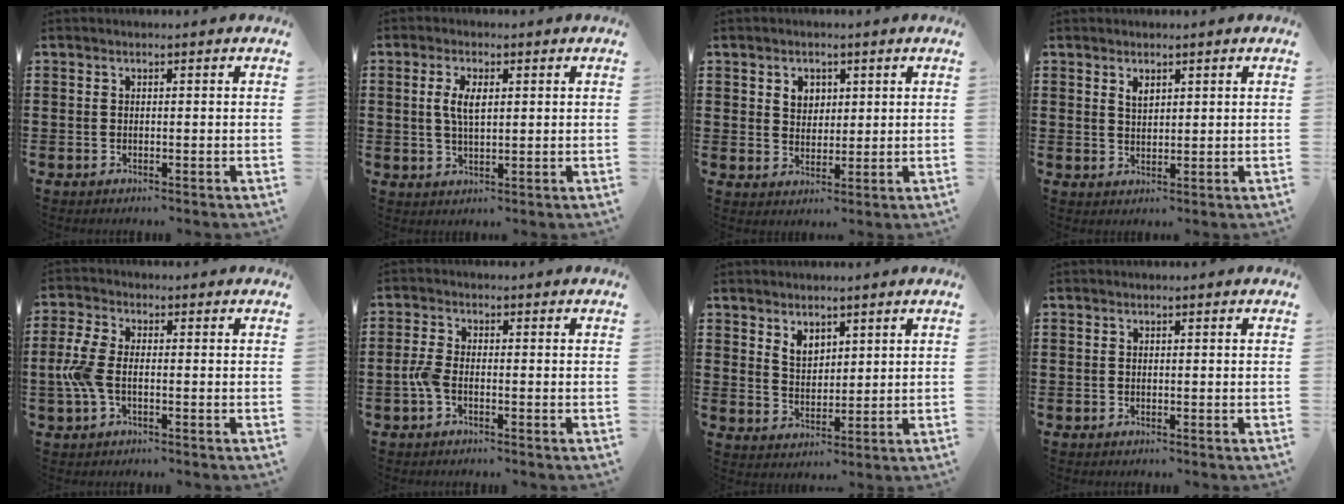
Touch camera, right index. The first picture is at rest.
{"total": 4.3, "force": [0.8, 1.8, 3.8], "torque": [-0.078, 0.008, 0.012]}
{"total": 3.2, "force": [1.5, 2.7, 1.1], "torque": [-0.033, 0.011, 0.025]}
{"total": 1.9, "force": [1.3, 1.0, 1.0], "torque": [-0.021, 0.004, 0.025]}
{"total": 5.4, "force": [-1.0, 2.7, 4.6], "torque": [-0.123, -0.008, -0.027]}
{"total": 2.8, "force": [-1.1, 1.1, 2.3], "torque": [-0.064, -0.004, -0.026]}
{"total": 3.7, "force": [2.6, 2.4, 1.1], "torque": [-0.031, 0.007, 0.049]}
{"total": 0.0}